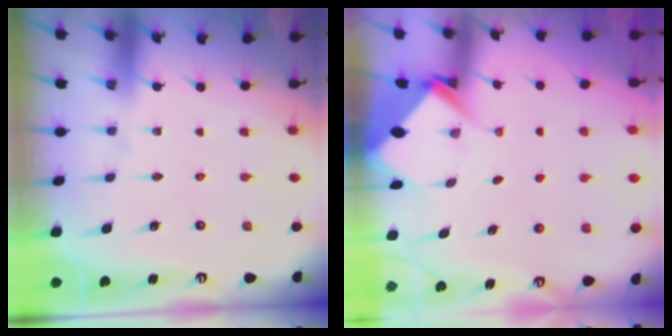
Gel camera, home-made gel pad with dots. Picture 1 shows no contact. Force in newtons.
{"total": 4.7, "press": 4.7, "slide": 0.3}